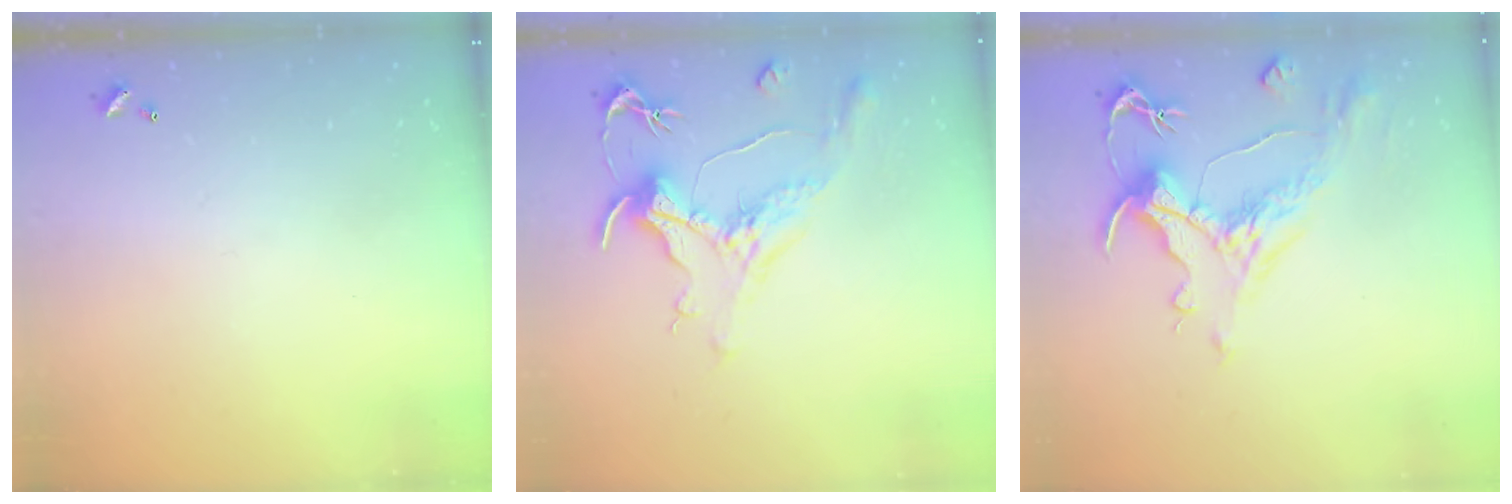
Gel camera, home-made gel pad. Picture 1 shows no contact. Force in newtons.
{"total": 1.3, "press": 1.1, "slide": 0.7}
{"total": 2.0, "press": 1.5, "slide": 1.4}